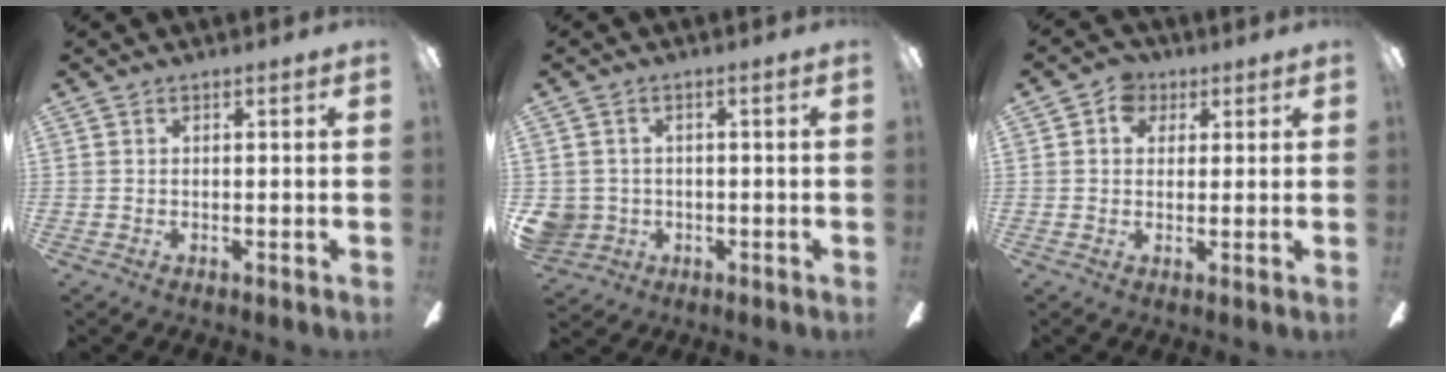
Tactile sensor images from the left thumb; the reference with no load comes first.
{"total": 4.9, "force": [-0.8, 4.8, 0.9], "torque": [-0.031, 0.009, -0.014]}
{"total": 5.4, "force": [2.3, 4.4, 2.2], "torque": [-0.038, 0.008, 0.041]}